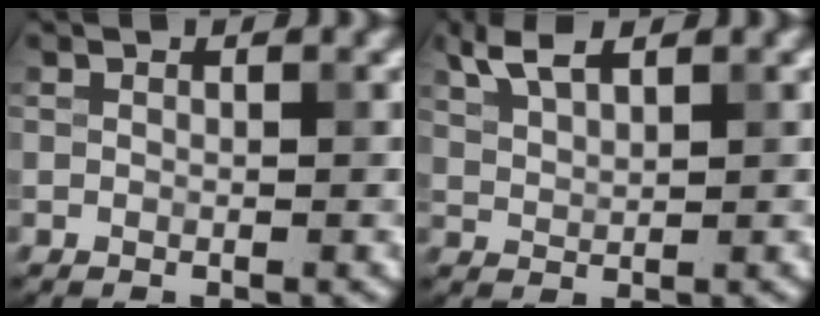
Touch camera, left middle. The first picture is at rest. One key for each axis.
{"total": 3.0, "fx": 2.2, "fy": 1.0, "fz": 1.8, "tx": -0.041, "ty": 0.007, "tz": 0.046}